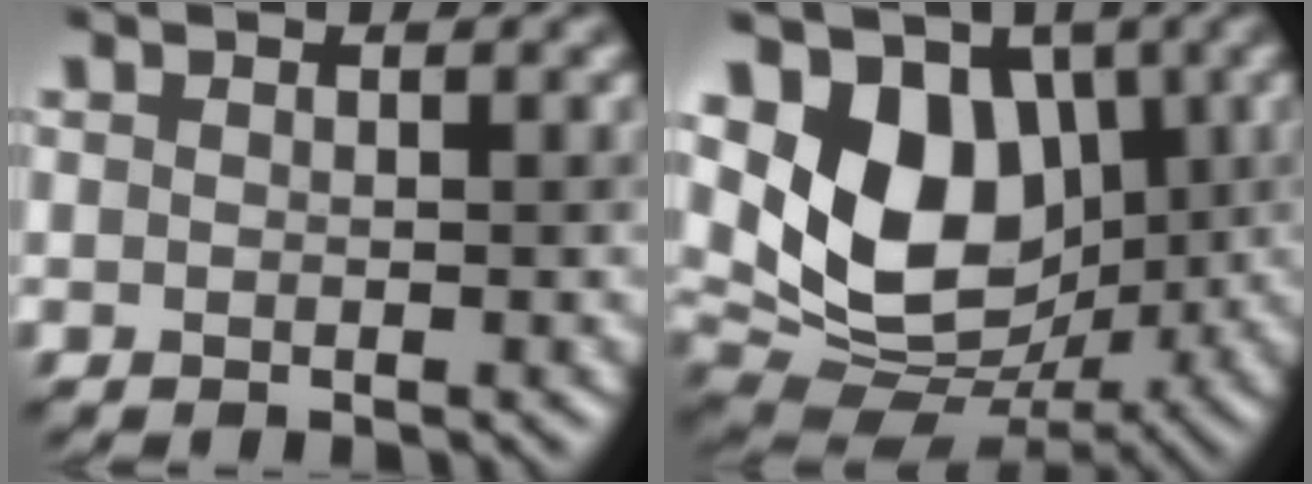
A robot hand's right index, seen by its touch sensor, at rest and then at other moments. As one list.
[{"total": 9.6, "force": [2.2, 7.2, 6.0], "torque": [-0.117, -0.026, 0.039]}]